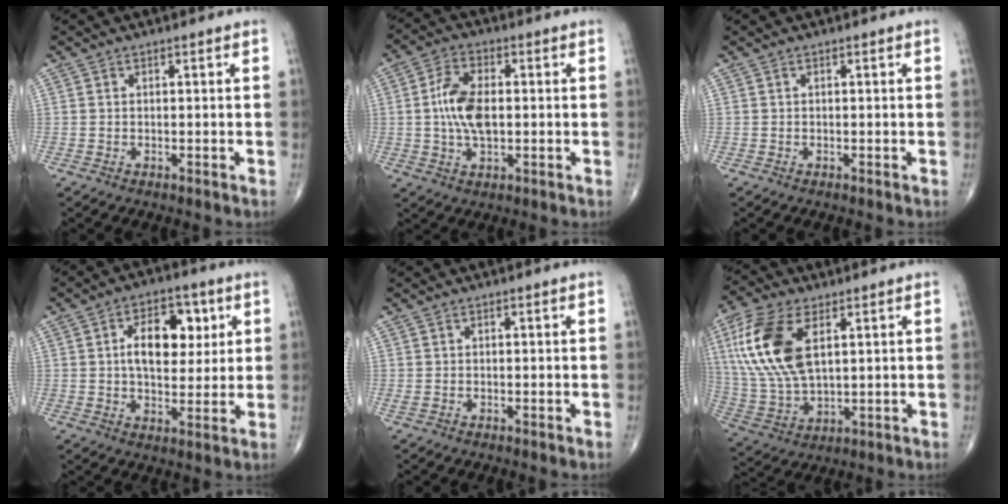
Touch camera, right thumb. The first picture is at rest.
{"total": 9.0, "force": [0.2, 4.7, 7.7], "torque": [-0.153, 0.005, 0.000]}
{"total": 0.0}
{"total": 12.0, "force": [2.9, 7.1, 9.2], "torque": [-0.103, -0.002, 0.043]}
{"total": 0.6, "force": [0.0, 0.3, 0.5], "torque": [-0.016, 0.000, 0.004]}
{"total": 17.0, "force": [5.3, 8.6, 13.7], "torque": [-0.300, -0.010, 0.106]}